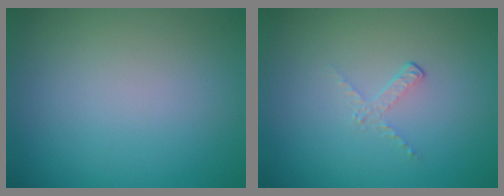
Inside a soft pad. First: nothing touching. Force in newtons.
{"total": 1.1, "press": 0.4, "slide": 1.1}